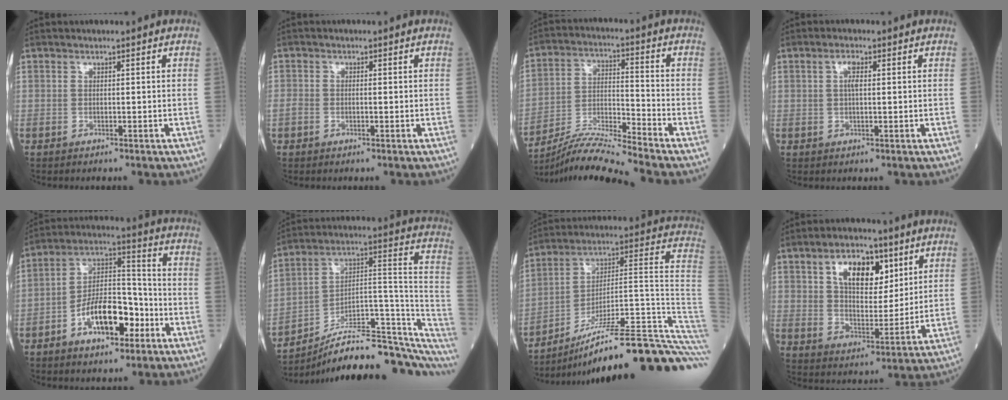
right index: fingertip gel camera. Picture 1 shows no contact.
{"total": 1.2, "force": [-0.5, 0.9, 0.7], "torque": [-0.018, 0.002, -0.008]}
{"total": 11.1, "force": [-10.3, -2.6, 3.2], "torque": [-0.065, 0.000, -0.189]}
{"total": 1.9, "force": [0.5, 0.5, 1.8], "torque": [-0.041, 0.006, 0.011]}
{"total": 11.7, "force": [-5.4, 4.9, 9.2], "torque": [-0.179, 0.022, -0.088]}
{"total": 21.5, "force": [-17.5, 4.9, 11.6], "torque": [-0.117, 0.060, -0.256]}
{"total": 28.7, "force": [-21.6, 0.4, 18.9], "torque": [-0.160, 0.023, -0.321]}
{"total": 10.8, "force": [5.0, 5.4, 7.9], "torque": [-0.137, 0.014, 0.093]}